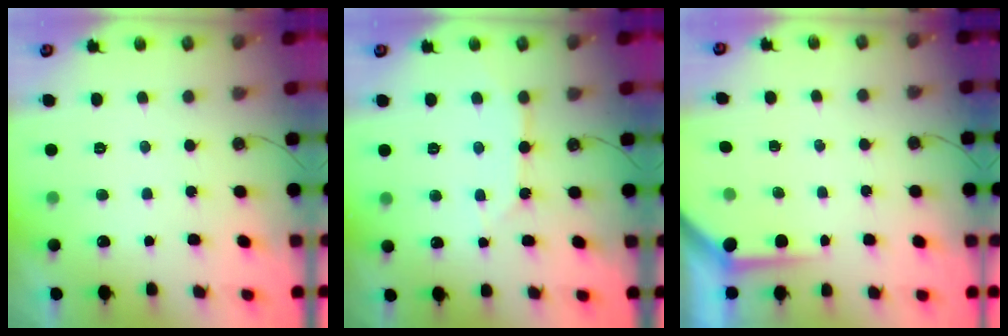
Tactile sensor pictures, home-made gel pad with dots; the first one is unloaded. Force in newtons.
{"total": 4.7, "press": 4.7, "slide": 0.4}
{"total": 3.7, "press": 3.7, "slide": 0.4}